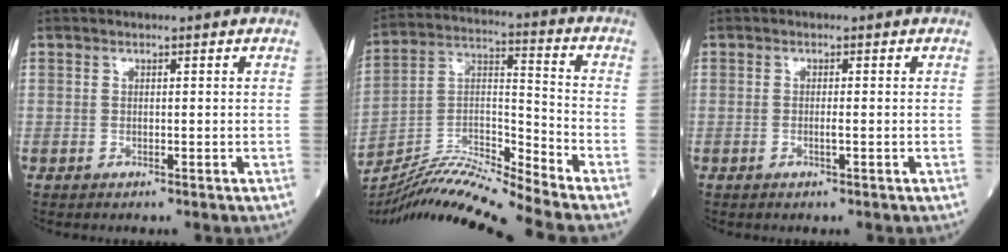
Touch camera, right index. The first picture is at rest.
{"total": 14.9, "force": [-13.9, -2.5, 4.6], "torque": [-0.081, 0.021, -0.257]}
{"total": 1.0, "force": [-0.3, -0.2, 0.9], "torque": [-0.020, -0.002, -0.006]}